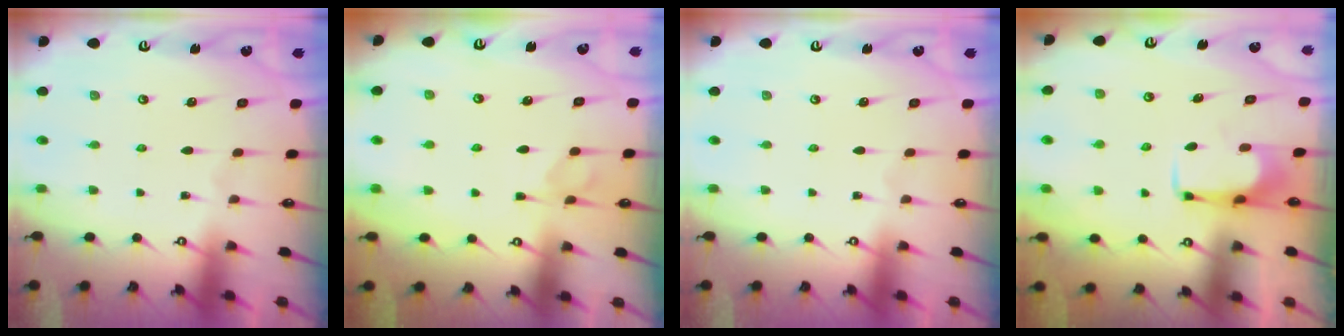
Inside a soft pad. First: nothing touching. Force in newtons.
{"total": 1.9, "press": 1.7, "slide": 0.8}
{"total": 0.0}
{"total": 2.0, "press": 2.0, "slide": 0.2}